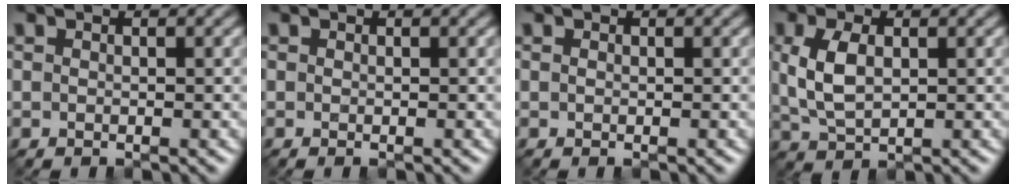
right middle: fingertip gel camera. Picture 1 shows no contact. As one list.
[{"total": 0.0}, {"total": 0.0}, {"total": 4.0, "force": [0.8, 2.3, 3.2], "torque": [-0.078, 0.007, 0.020]}]